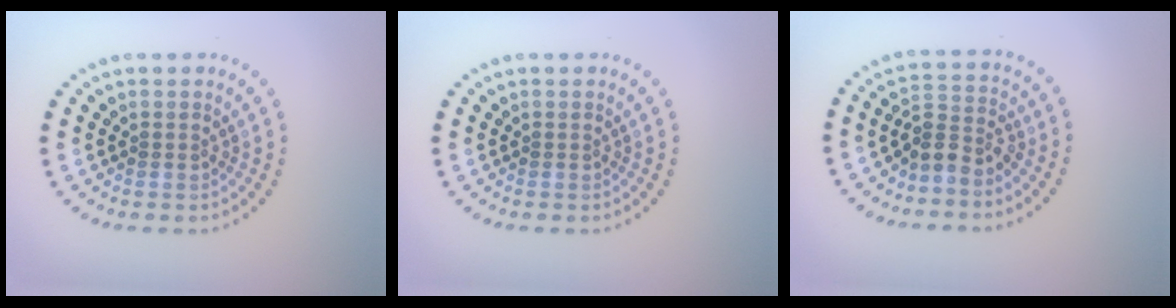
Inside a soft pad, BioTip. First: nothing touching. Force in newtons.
{"total": 0.0}
{"total": 2.9, "press": 2.2, "slide": 1.9}